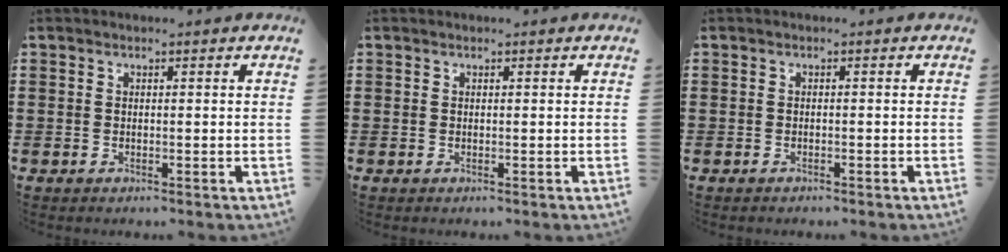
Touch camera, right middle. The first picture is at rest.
{"total": 0.0}
{"total": 0.6, "force": [-0.5, 0.2, 0.0], "torque": [0.001, 0.002, -0.013]}